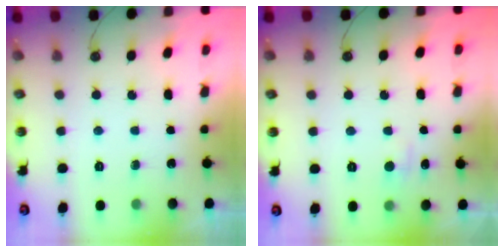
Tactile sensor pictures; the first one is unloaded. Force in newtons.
{"total": 2.3, "press": 2.3, "slide": 0.4}